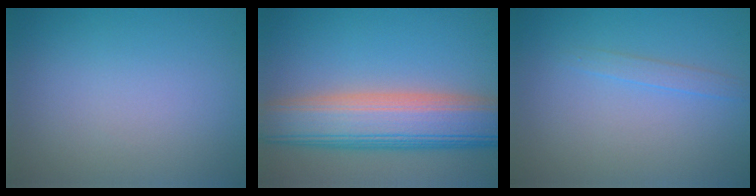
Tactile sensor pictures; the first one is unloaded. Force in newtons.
{"total": 9.8, "press": 9.8, "slide": 0.6}
{"total": 1.1, "press": 1.1, "slide": 0.2}